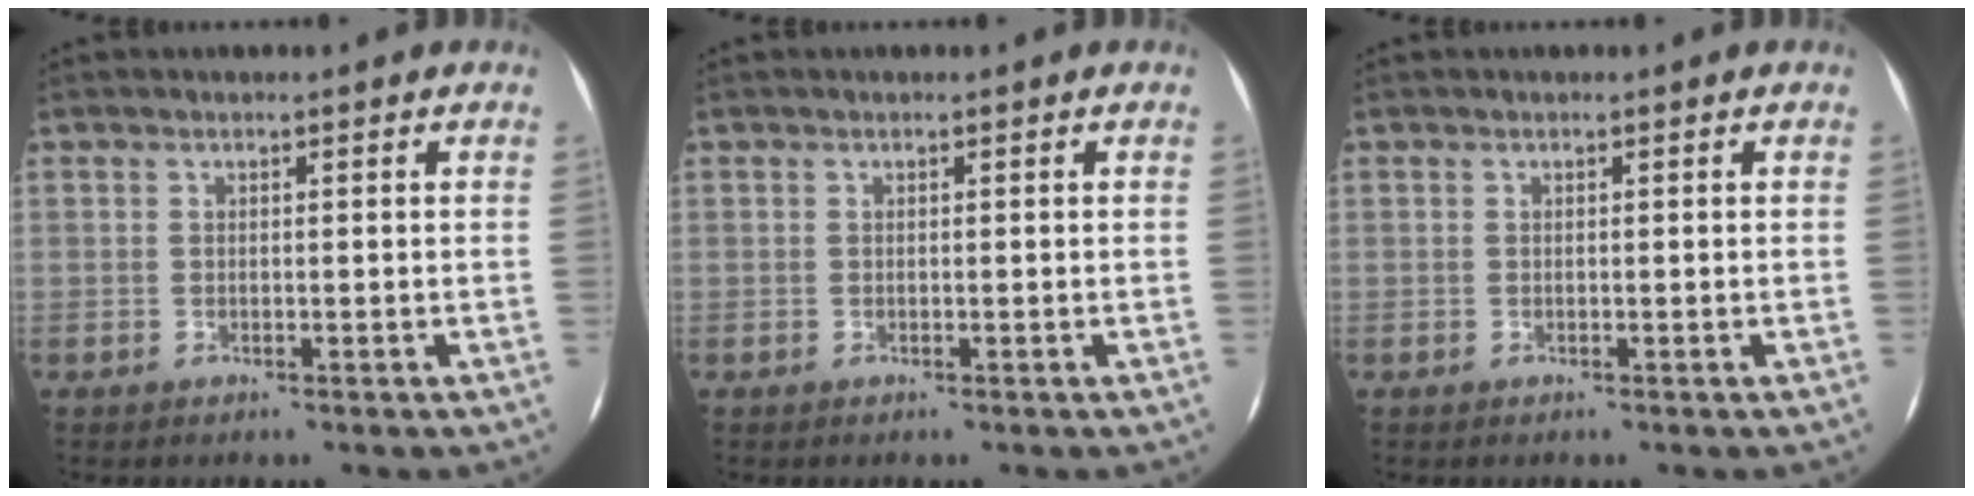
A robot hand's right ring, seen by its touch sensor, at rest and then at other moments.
{"total": 0.0}
{"total": 0.0}